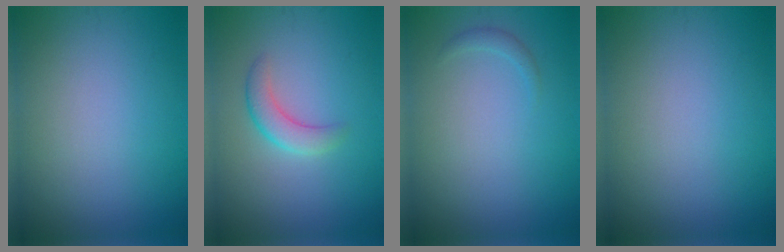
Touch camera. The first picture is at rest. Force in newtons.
{"total": 2.6, "press": 2.6, "slide": 0.1}
{"total": 0.8, "press": 0.8, "slide": 0.0}
{"total": 0.0}